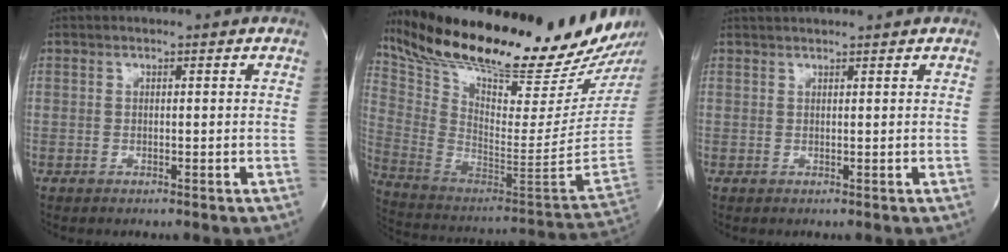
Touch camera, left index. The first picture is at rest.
{"total": 31.1, "force": [26.3, 2.2, 16.4], "torque": [-0.291, -0.085, 0.395]}
{"total": 3.8, "force": [3.6, -0.4, 1.1], "torque": [-0.012, 0.027, 0.055]}